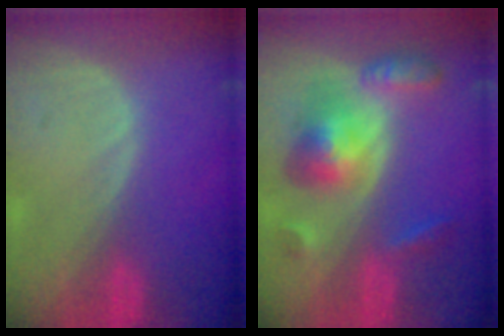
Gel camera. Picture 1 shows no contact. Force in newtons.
{"total": 8.2, "press": 8.2, "slide": 0.5}